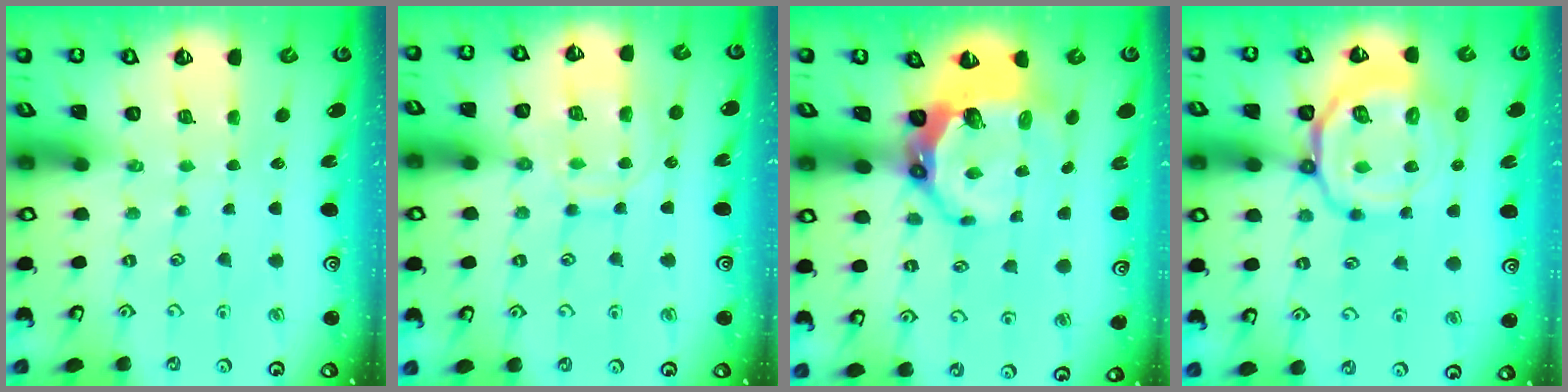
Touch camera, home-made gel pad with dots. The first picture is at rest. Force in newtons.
{"total": 11.9, "press": 11.9, "slide": 1.2}
{"total": 10.3, "press": 9.1, "slide": 4.7}
{"total": 15.9, "press": 15.8, "slide": 2.0}